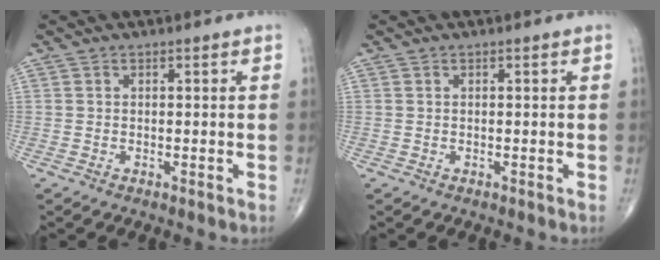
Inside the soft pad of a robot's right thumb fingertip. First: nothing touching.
{"total": 0.0}